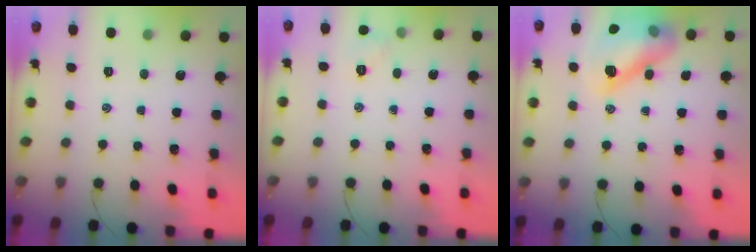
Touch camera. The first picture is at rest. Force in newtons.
{"total": 3.8, "press": 3.6, "slide": 1.1}
{"total": 15.4, "press": 14.9, "slide": 4.0}